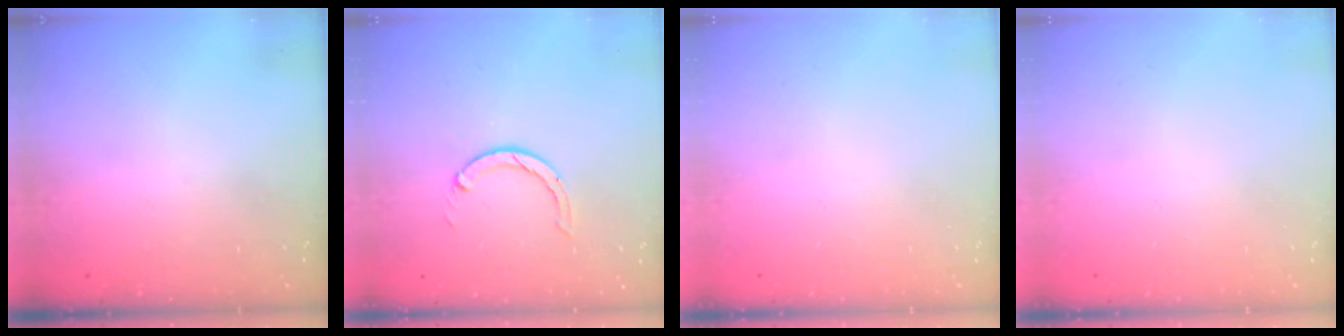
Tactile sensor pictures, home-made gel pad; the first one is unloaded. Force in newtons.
{"total": 2.0, "press": 2.0, "slide": 0.3}
{"total": 0.0}
{"total": 0.0}